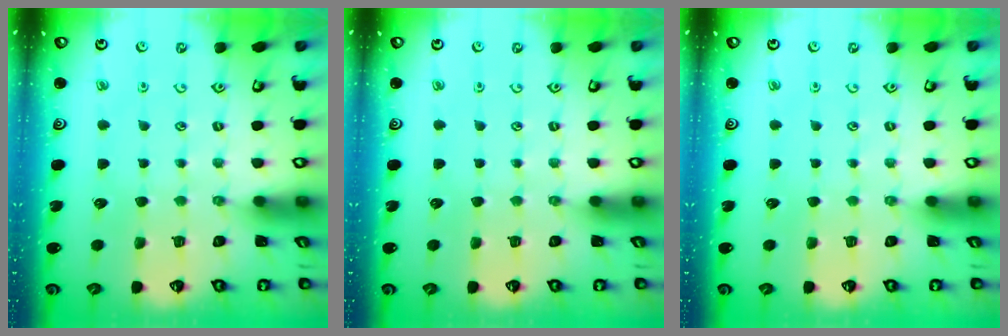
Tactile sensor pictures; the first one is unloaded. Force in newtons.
{"total": 0.0}
{"total": 0.0}